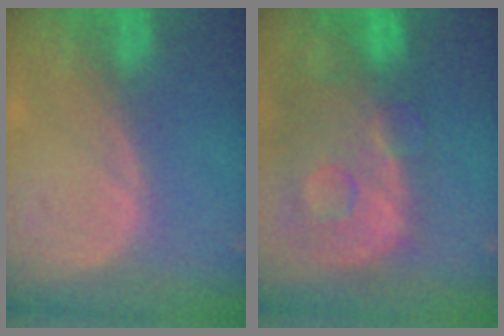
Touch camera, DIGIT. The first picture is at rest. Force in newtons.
{"total": 13.4, "press": 11.0, "slide": 7.6}